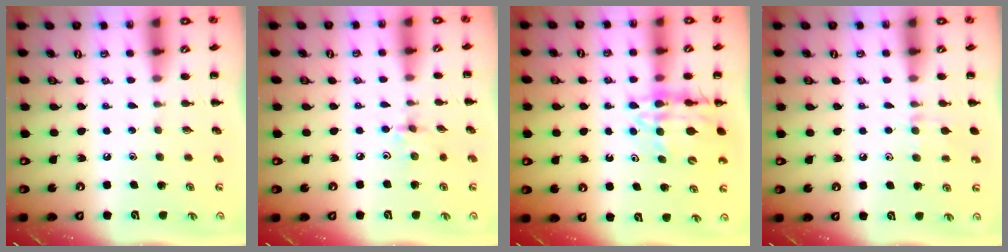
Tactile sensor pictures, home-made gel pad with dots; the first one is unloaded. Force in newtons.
{"total": 2.2, "press": 2.2, "slide": 0.5}
{"total": 13.5, "press": 13.1, "slide": 3.4}
{"total": 8.5, "press": 8.2, "slide": 2.3}